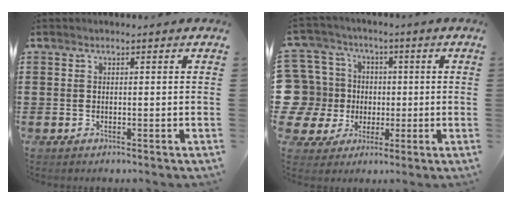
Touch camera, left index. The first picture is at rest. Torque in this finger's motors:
{"motor_torque": [0.03, 0.16, -0.03, -0.03]}